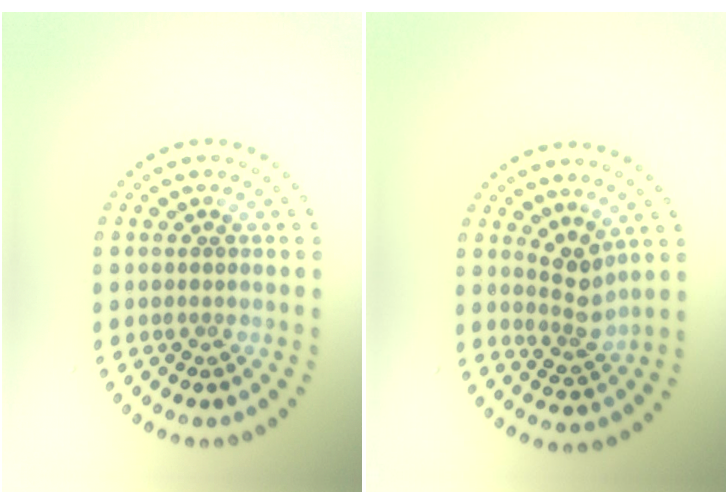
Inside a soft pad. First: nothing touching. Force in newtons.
{"total": 2.7, "press": 2.0, "slide": 1.8}